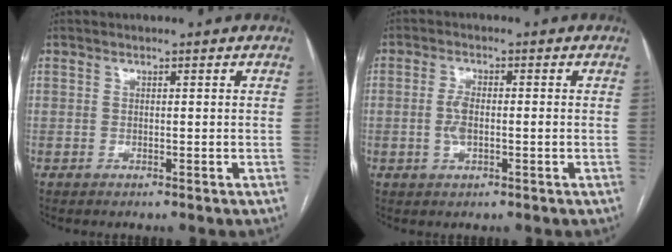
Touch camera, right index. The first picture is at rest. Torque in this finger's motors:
{"motor_torque": [0.55, 0.06, 0.34, 0.08]}